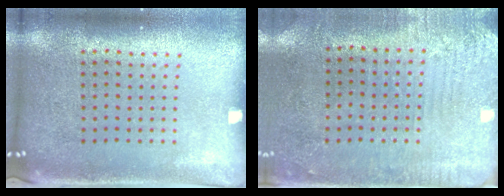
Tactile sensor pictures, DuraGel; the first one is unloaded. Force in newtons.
{"total": 2.9, "press": 2.4, "slide": 1.6}